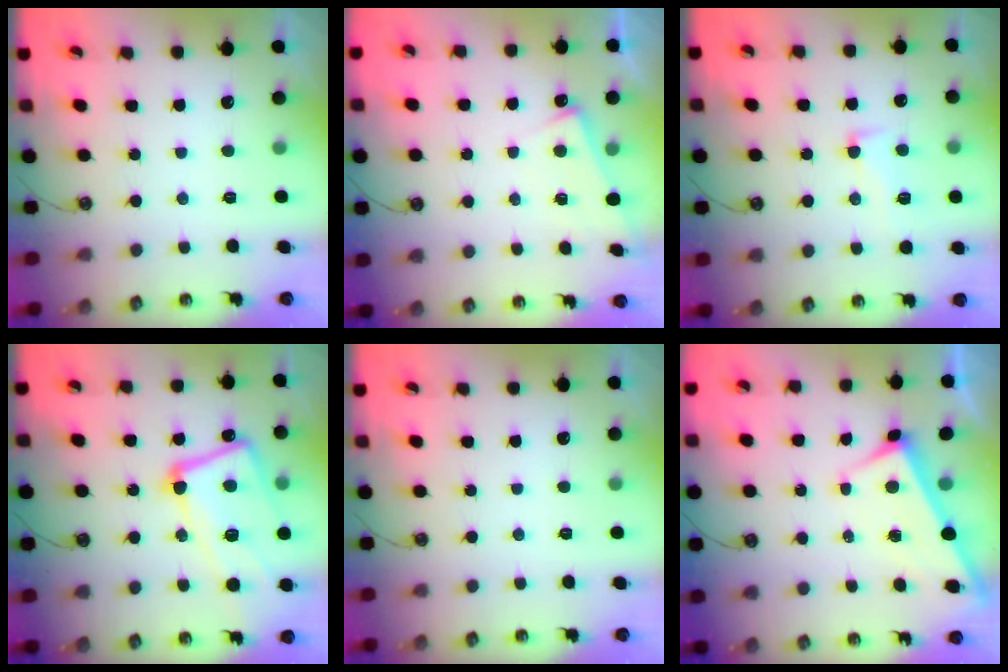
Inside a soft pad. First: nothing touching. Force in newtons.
{"total": 6.5, "press": 6.5, "slide": 0.3}
{"total": 2.1, "press": 1.2, "slide": 1.8}
{"total": 15.1, "press": 14.9, "slide": 2.3}
{"total": 0.0}
{"total": 3.1, "press": 3.1, "slide": 0.1}